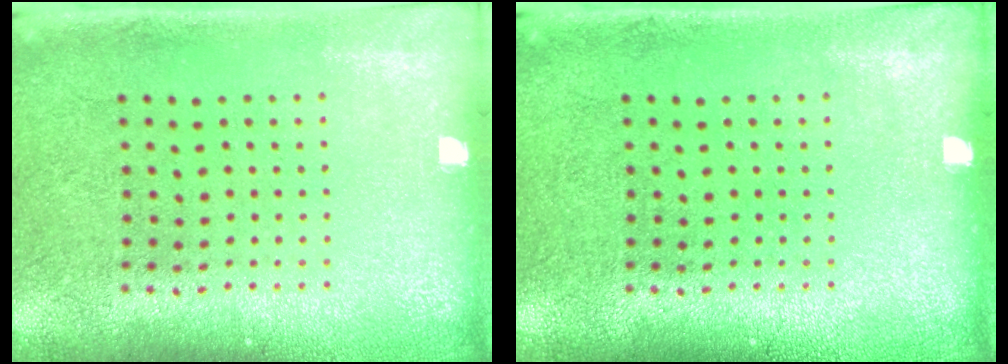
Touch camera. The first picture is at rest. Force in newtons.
{"total": 0.0}